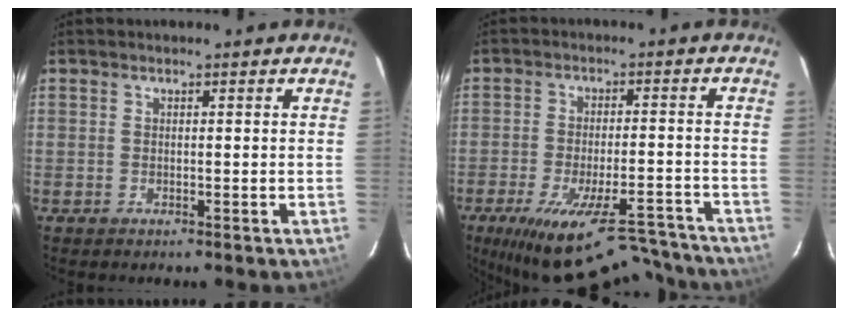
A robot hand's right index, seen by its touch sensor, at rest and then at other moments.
{"total": 20.0, "force": [-16.9, 5.3, 9.3], "torque": [-0.168, -0.020, -0.235]}